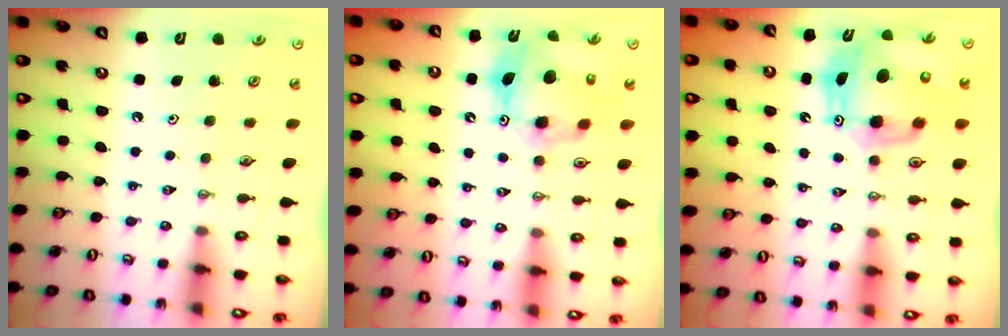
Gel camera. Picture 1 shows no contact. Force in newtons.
{"total": 13.3, "press": 13.2, "slide": 1.1}
{"total": 13.9, "press": 13.6, "slide": 2.7}